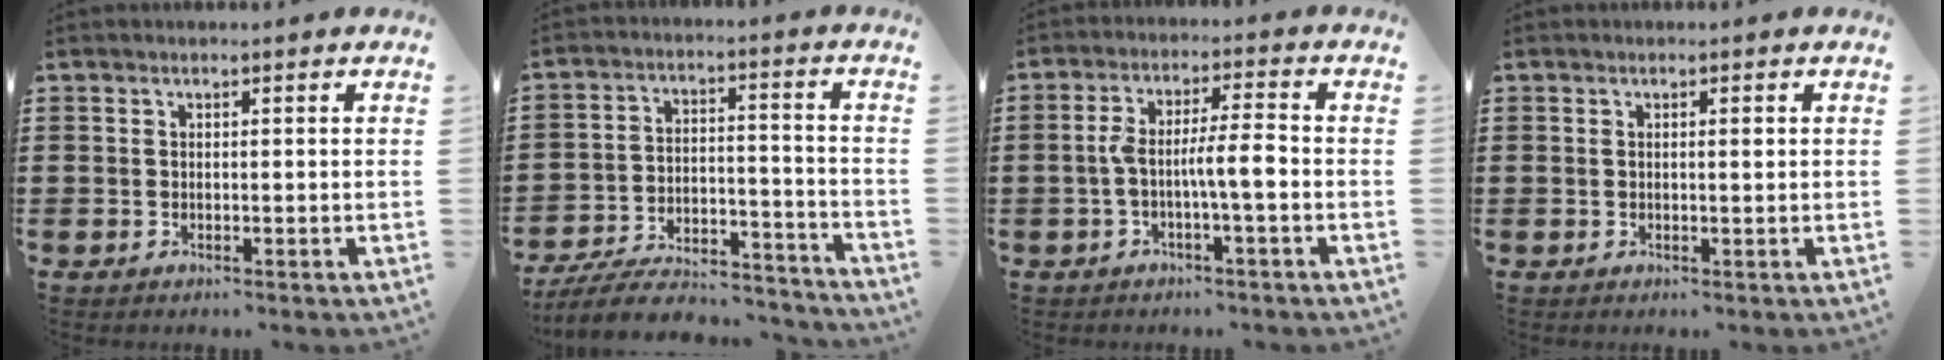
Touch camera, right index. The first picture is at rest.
{"total": 7.7, "force": [-7.0, 1.3, 2.9], "torque": [-0.058, 0.008, -0.137]}
{"total": 6.1, "force": [-1.2, 0.9, 6.0], "torque": [-0.114, 0.003, -0.029]}
{"total": 0.9, "force": [0.2, 0.2, 0.9], "torque": [-0.016, 0.001, 0.003]}